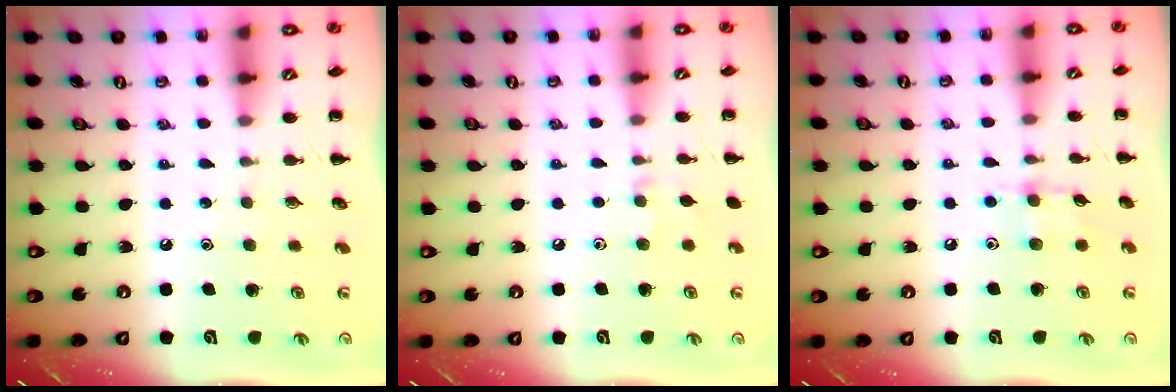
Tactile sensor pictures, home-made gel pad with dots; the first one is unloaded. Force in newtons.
{"total": 2.9, "press": 2.7, "slide": 1.0}
{"total": 5.3, "press": 5.1, "slide": 1.2}